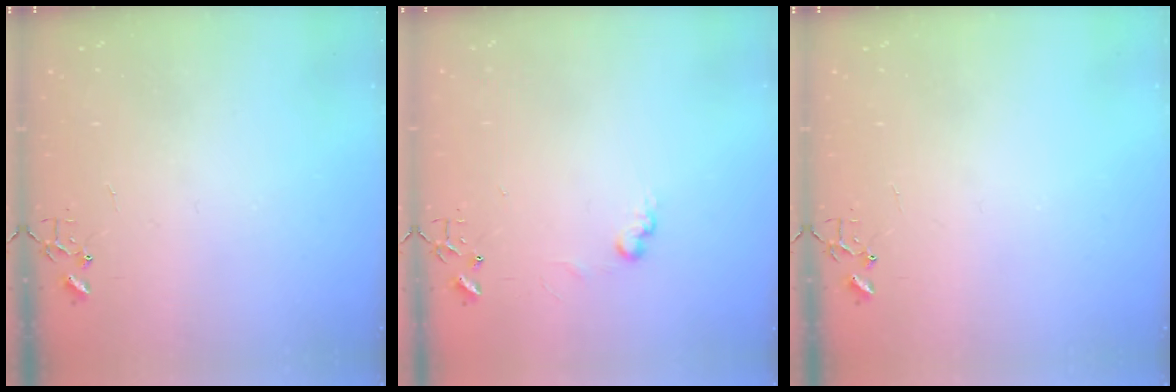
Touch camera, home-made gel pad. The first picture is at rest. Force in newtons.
{"total": 6.6, "press": 6.6, "slide": 0.5}
{"total": 0.0}